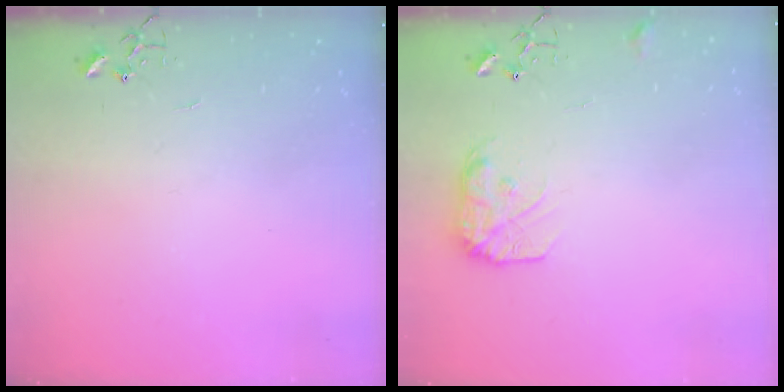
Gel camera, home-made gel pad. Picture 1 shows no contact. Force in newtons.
{"total": 10.8, "press": 10.8, "slide": 0.4}